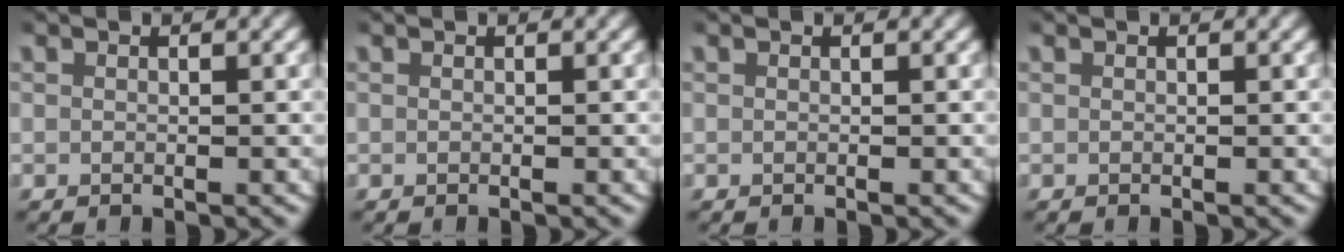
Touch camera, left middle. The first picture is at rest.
{"total": 0.0}
{"total": 0.0}
{"total": 0.0}